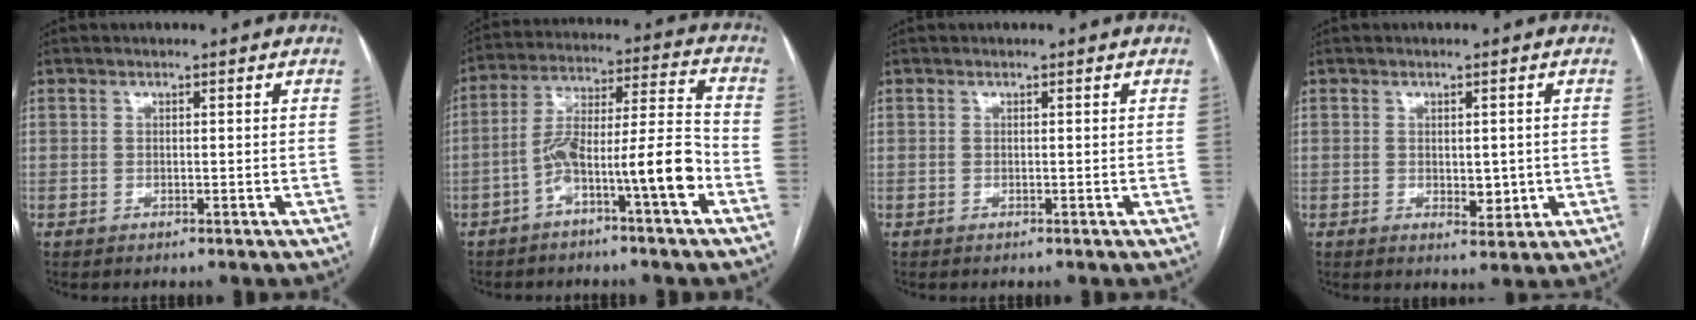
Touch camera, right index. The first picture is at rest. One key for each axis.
{"total": 12.4, "fx": -5.6, "fy": 0.7, "fz": 11.0, "tx": -0.191, "ty": 0.034, "tz": -0.093}
{"total": 0.0}
{"total": 3.4, "fx": -0.3, "fy": 1.9, "fz": 2.8, "tx": -0.034, "ty": -0.005, "tz": 0.004}